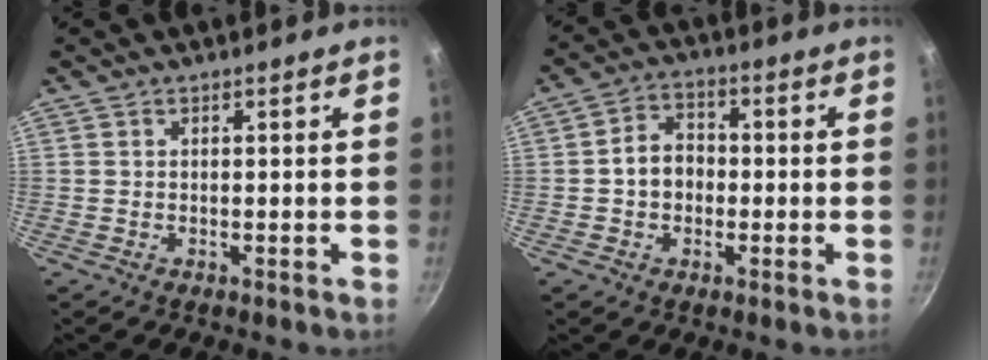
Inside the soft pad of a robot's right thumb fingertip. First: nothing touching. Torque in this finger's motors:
{"motor_torque": [0.09, 0.09, 0.02, 0.11, 0.05]}